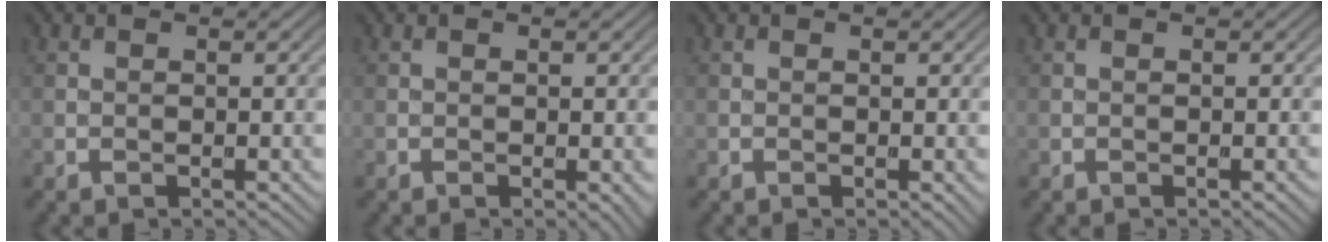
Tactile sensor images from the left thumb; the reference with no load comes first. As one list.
[{"total": 0.7, "force": [-0.3, 0.1, 0.7], "torque": [-0.008, -0.001, -0.003]}, {"total": 0.0}, {"total": 0.0}]